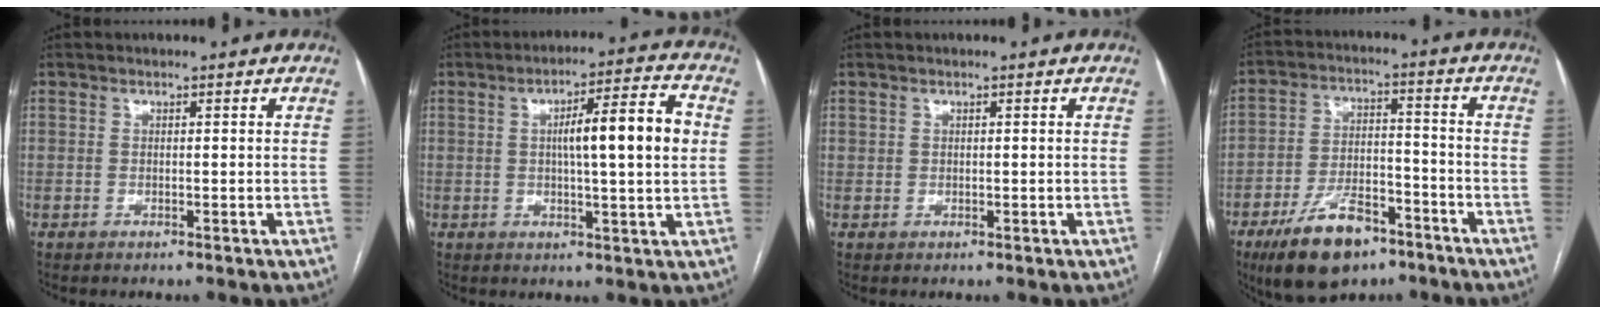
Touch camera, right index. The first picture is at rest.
{"total": 10.8, "force": [1.2, 0.6, 10.7], "torque": [-0.166, 0.017, 0.017]}
{"total": 0.7, "force": [0.4, 0.5, 0.2], "torque": [0.004, 0.000, 0.006]}
{"total": 12.3, "force": [-7.9, 5.3, 7.7], "torque": [-0.145, -0.001, -0.135]}